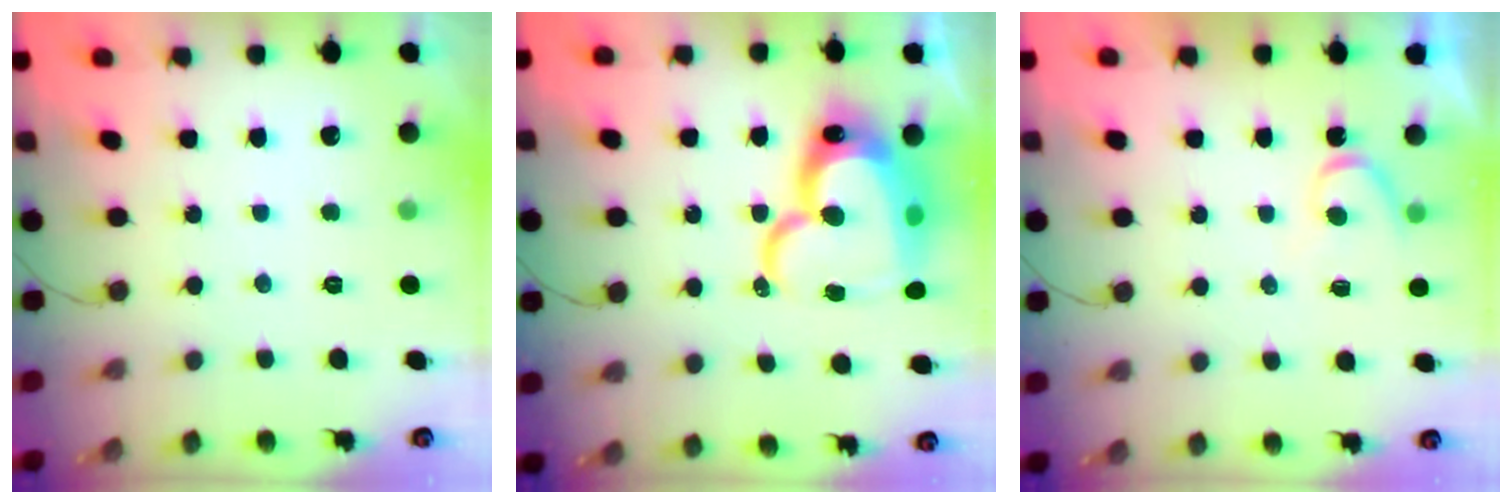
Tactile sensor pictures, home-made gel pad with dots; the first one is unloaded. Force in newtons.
{"total": 25.1, "press": 25.0, "slide": 1.9}
{"total": 4.5, "press": 4.5, "slide": 0.4}